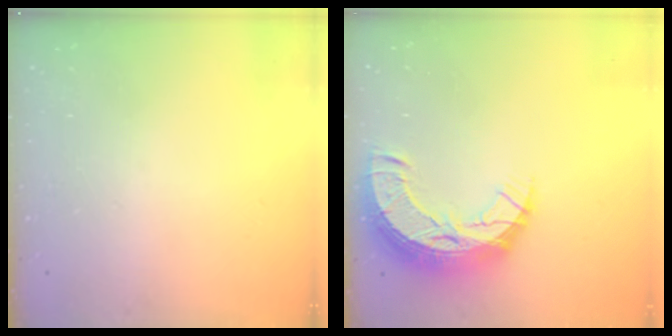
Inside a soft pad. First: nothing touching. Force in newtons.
{"total": 13.4, "press": 13.4, "slide": 0.9}